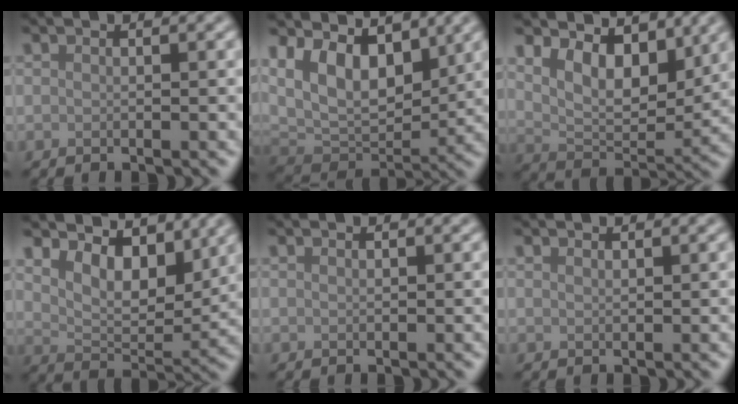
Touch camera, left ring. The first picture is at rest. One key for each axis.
{"total": 9.1, "fx": 3.7, "fy": 5.6, "fz": 6.2, "tx": -0.111, "ty": -0.008, "tz": 0.059}
{"total": 6.4, "fx": 3.4, "fy": 3.3, "fz": 4.3, "tx": -0.078, "ty": -0.012, "tz": 0.050}
{"total": 6.1, "fx": 3.8, "fy": 3.1, "fz": 3.7, "tx": -0.067, "ty": -0.010, "tz": 0.055}
{"total": 0.5, "fx": 0.5, "fy": 0.1, "fz": 0.1, "tx": 0.000, "ty": 0.000, "tz": 0.010}
{"total": 0.8, "fx": 0.8, "fy": 0.2, "fz": 0.1, "tx": -0.003, "ty": 0.000, "tz": 0.016}